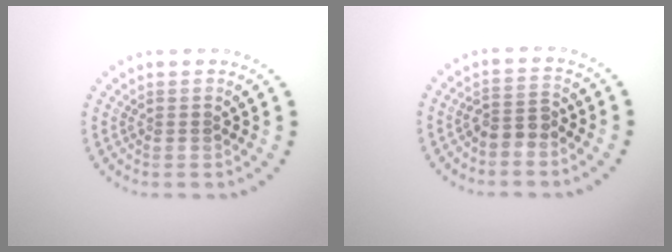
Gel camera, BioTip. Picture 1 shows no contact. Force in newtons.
{"total": 2.0, "press": 1.7, "slide": 1.0}